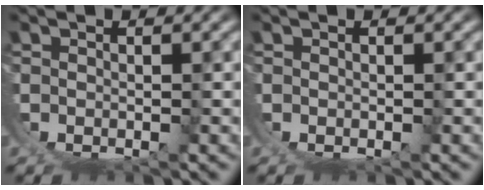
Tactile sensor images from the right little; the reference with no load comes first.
{"total": 0.0}